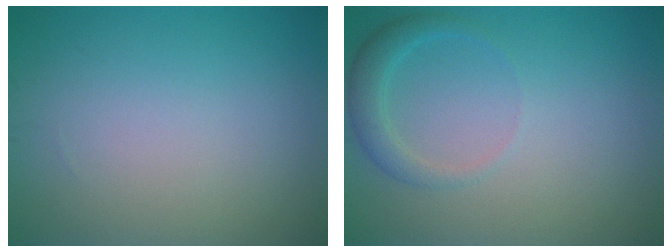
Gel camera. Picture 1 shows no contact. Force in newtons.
{"total": 2.1, "press": 2.1, "slide": 0.2}